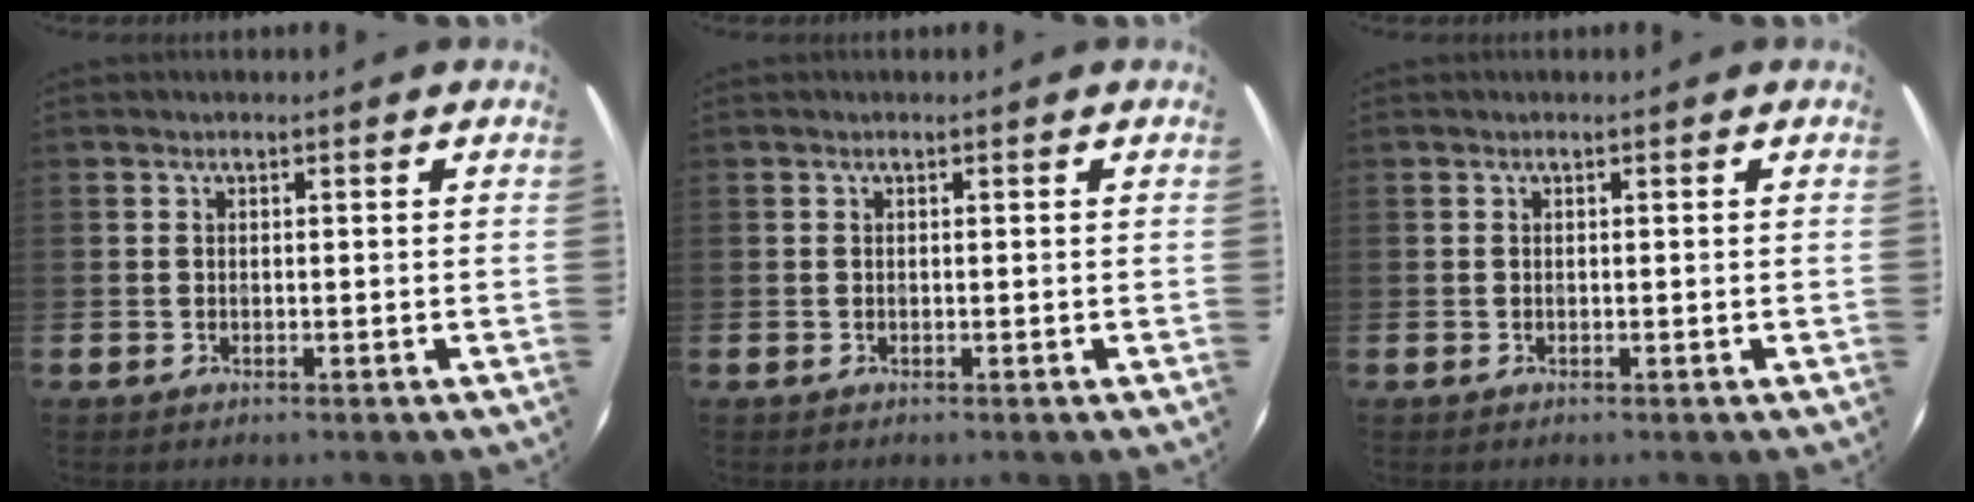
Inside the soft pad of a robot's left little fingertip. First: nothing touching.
{"total": 0.0}
{"total": 0.0}